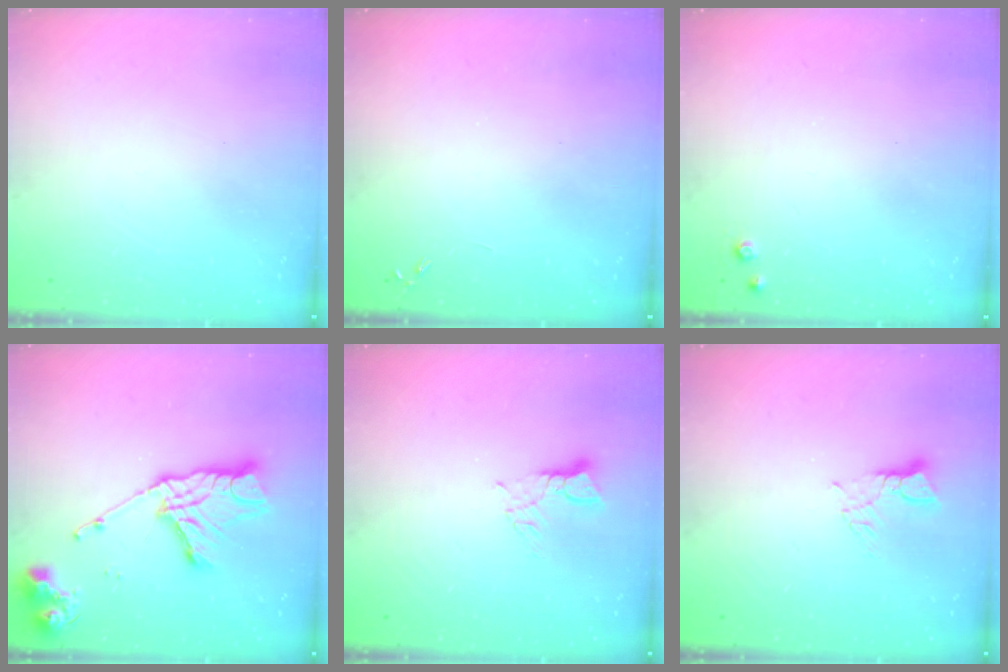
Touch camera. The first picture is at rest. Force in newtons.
{"total": 0.0}
{"total": 4.0, "press": 4.0, "slide": 0.6}
{"total": 16.9, "press": 16.8, "slide": 1.4}
{"total": 2.6, "press": 2.6, "slide": 0.3}
{"total": 2.6, "press": 2.6, "slide": 0.3}